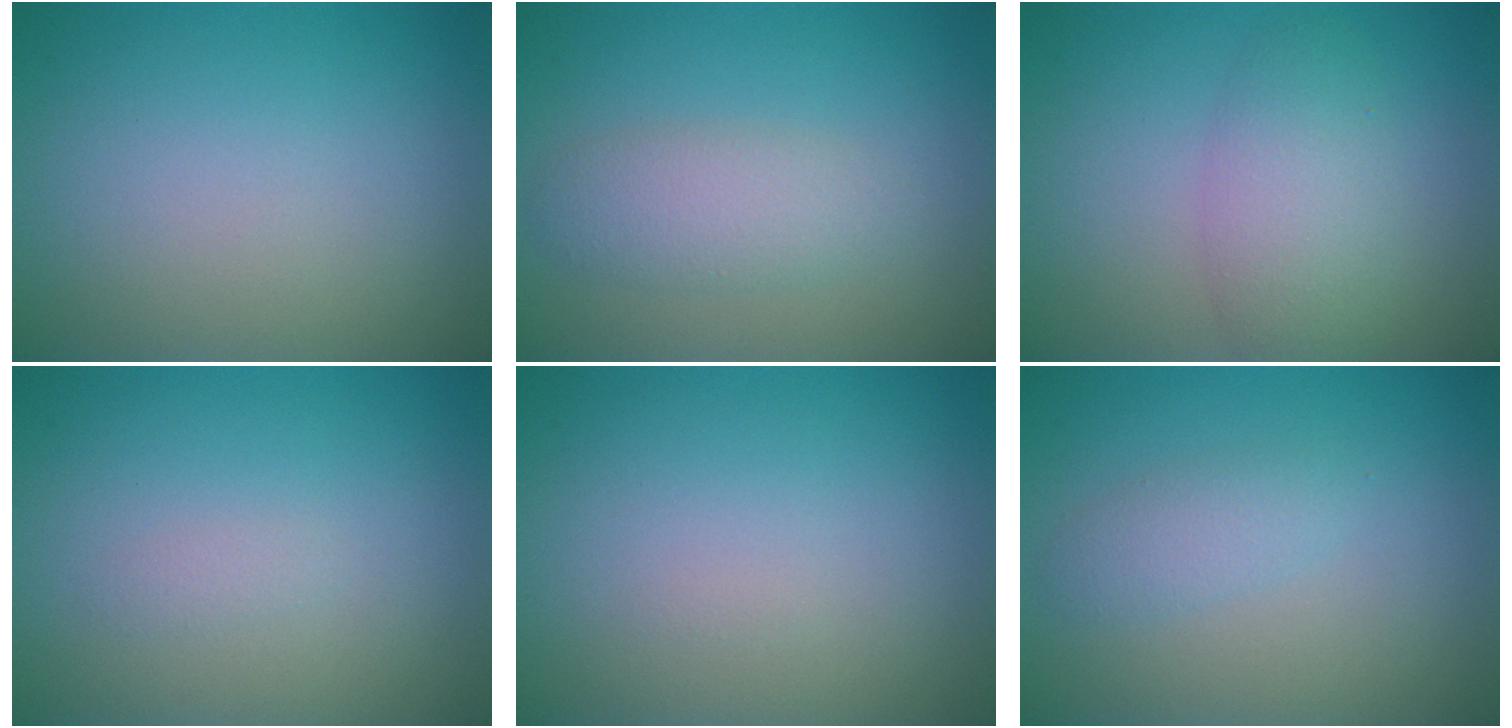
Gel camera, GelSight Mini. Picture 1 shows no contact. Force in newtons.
{"total": 2.9, "press": 2.9, "slide": 0.2}
{"total": 3.8, "press": 3.8, "slide": 0.2}
{"total": 0.6, "press": 0.6, "slide": 0.0}
{"total": 0.0}
{"total": 1.7, "press": 1.7, "slide": 0.0}